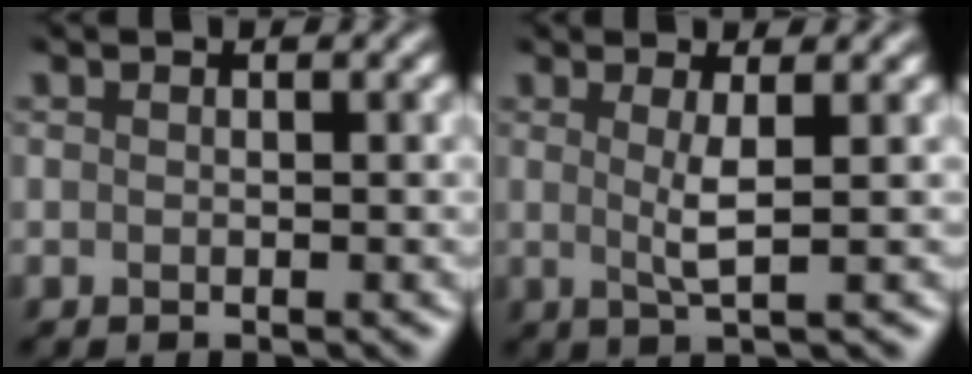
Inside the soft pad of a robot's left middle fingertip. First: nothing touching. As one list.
[{"total": 1.6, "force": [0.7, -0.2, 1.4], "torque": [-0.039, -0.011, 0.009]}]